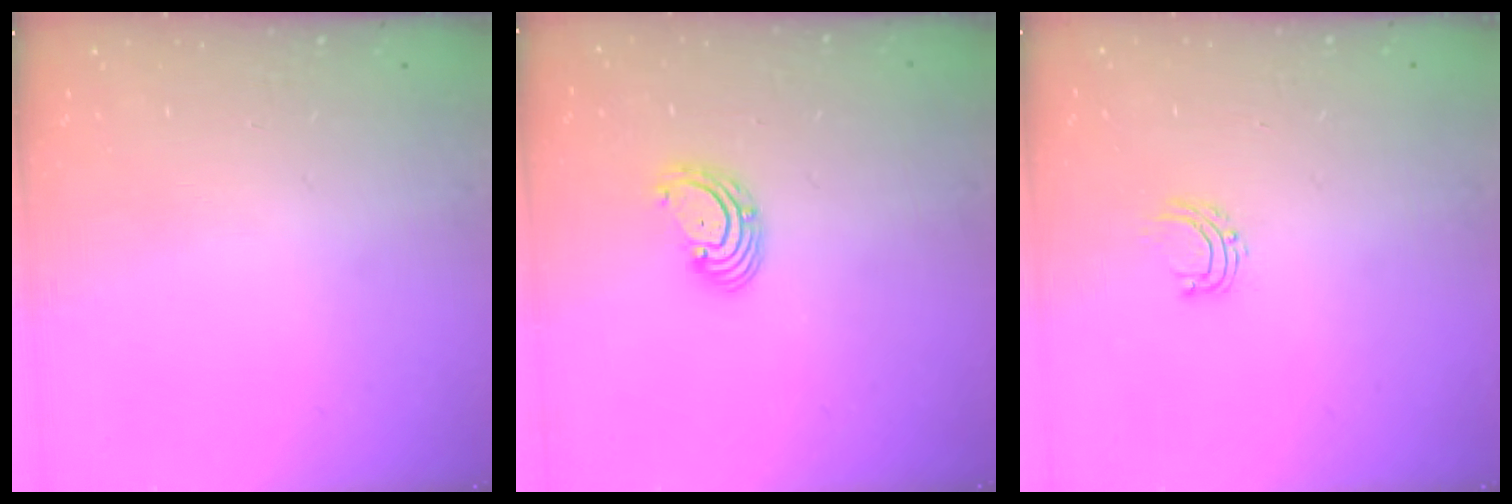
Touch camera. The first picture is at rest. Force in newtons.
{"total": 2.8, "press": 2.8, "slide": 0.2}
{"total": 4.8, "press": 4.8, "slide": 0.3}